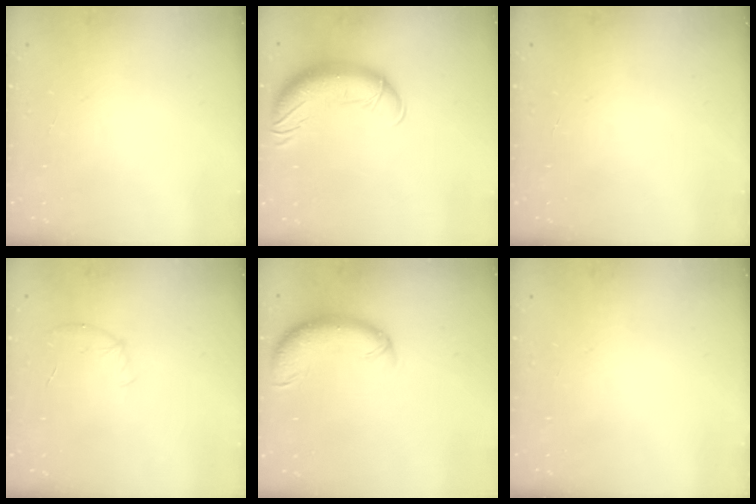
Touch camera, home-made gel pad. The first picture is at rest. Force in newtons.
{"total": 14.8, "press": 14.3, "slide": 3.6}
{"total": 0.0}
{"total": 5.5, "press": 5.3, "slide": 1.4}
{"total": 11.5, "press": 11.2, "slide": 2.6}
{"total": 0.0}